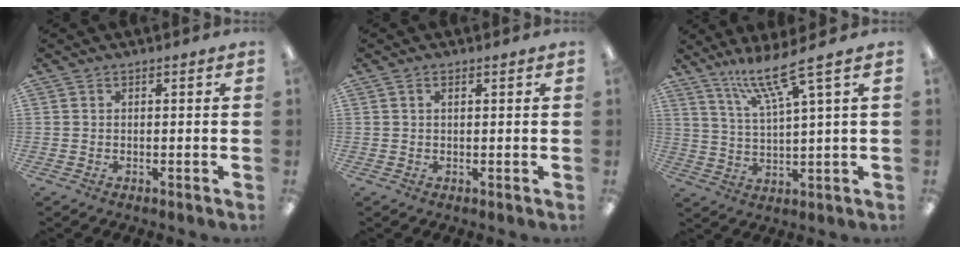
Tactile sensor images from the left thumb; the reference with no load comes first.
{"total": 1.3, "force": [0.6, 0.5, 1.0], "torque": [-0.014, -0.001, 0.009]}
{"total": 10.9, "force": [7.9, 1.0, 7.5], "torque": [-0.157, -0.029, 0.136]}